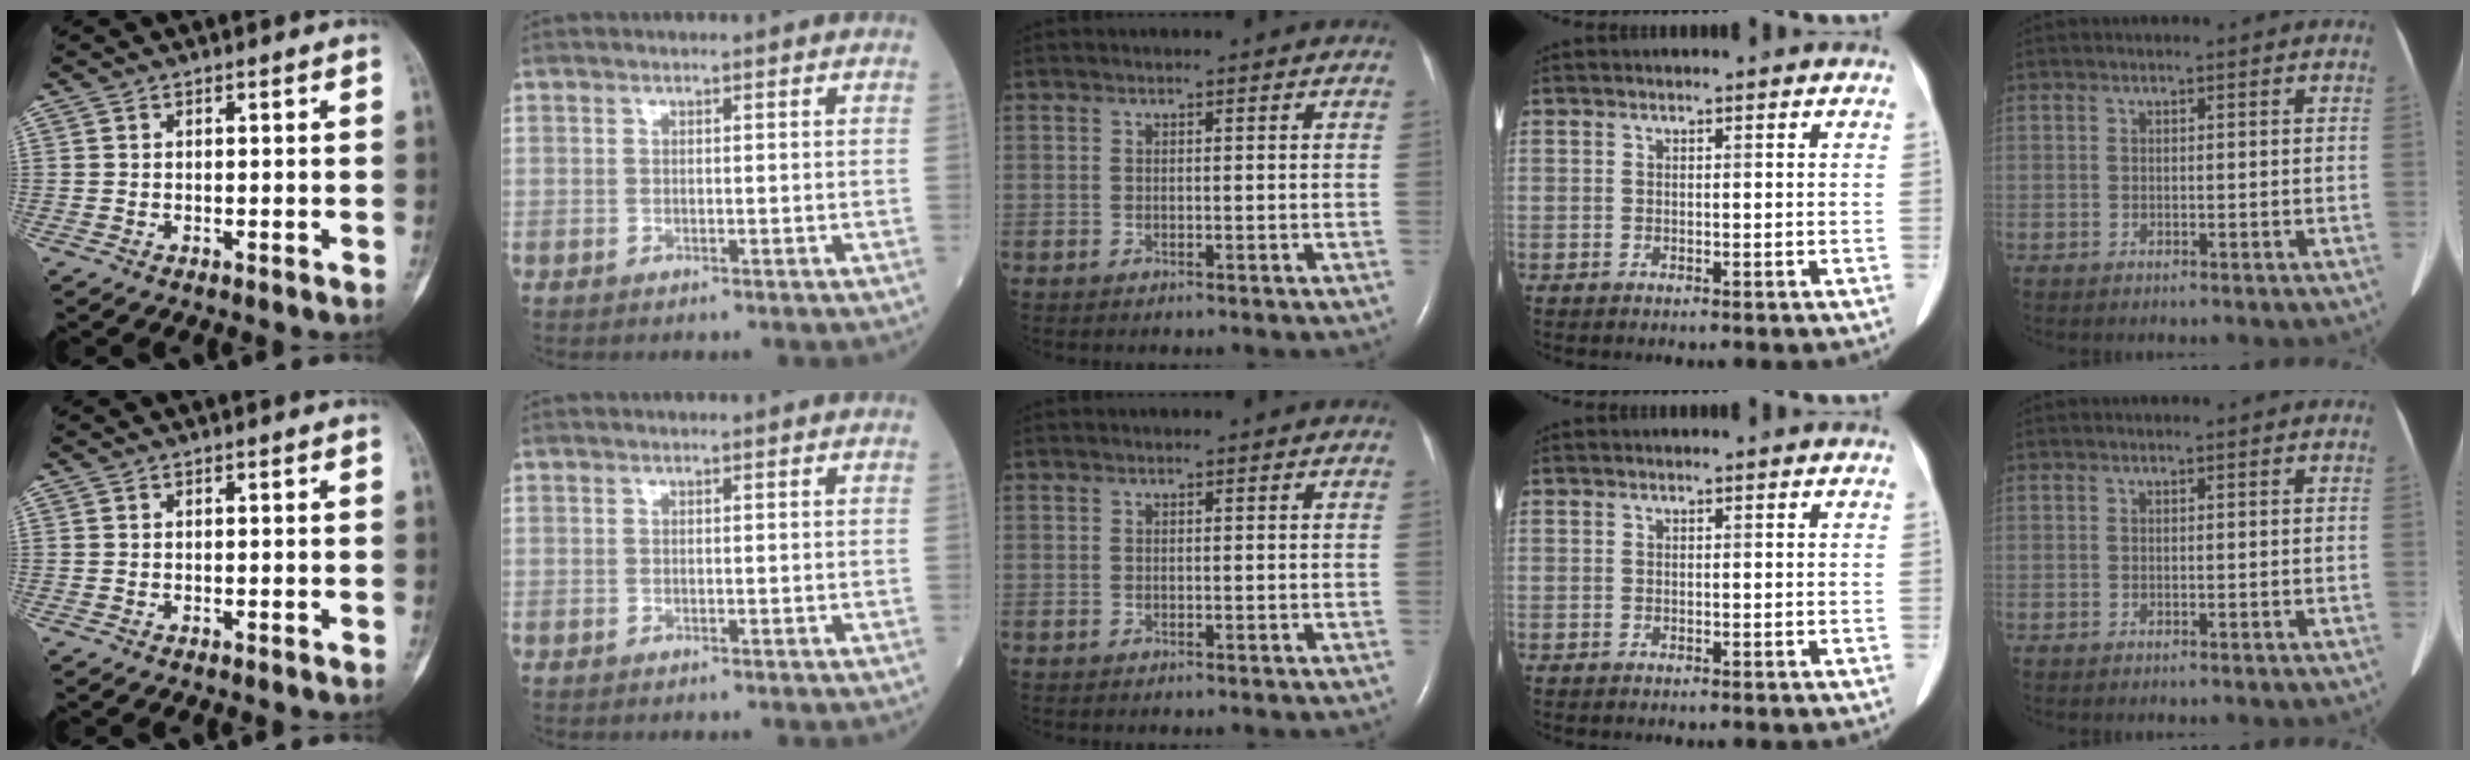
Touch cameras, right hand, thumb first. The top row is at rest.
{}